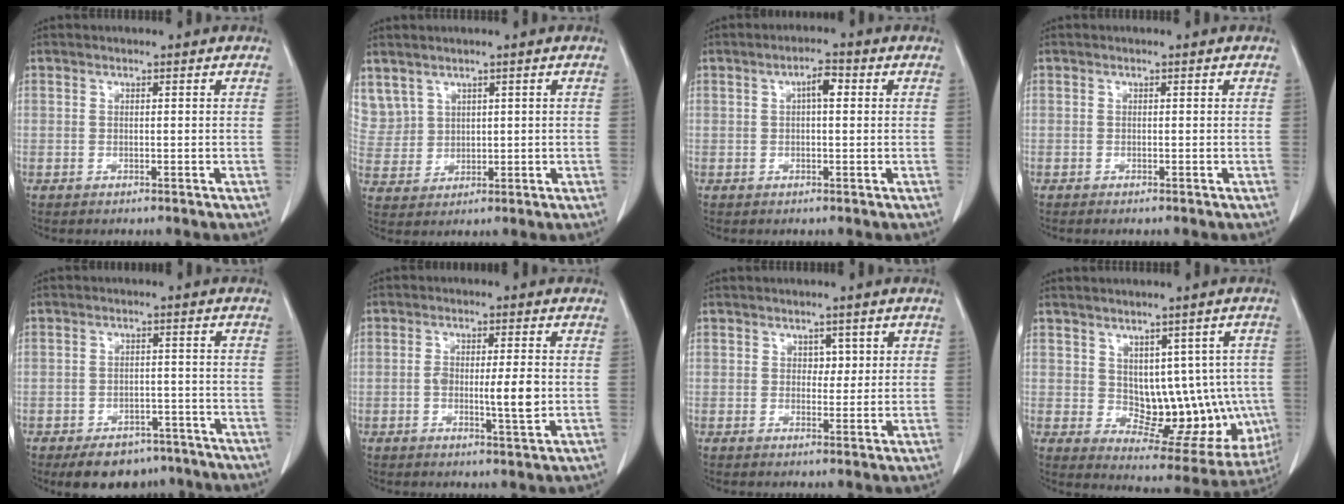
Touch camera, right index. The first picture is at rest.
{"total": 6.9, "force": [4.2, 5.4, 1.1], "torque": [-0.037, 0.018, 0.105]}
{"total": 2.9, "force": [0.6, 0.8, 2.7], "torque": [-0.045, 0.008, 0.008]}
{"total": 0.6, "force": [-0.5, 0.0, 0.3], "torque": [-0.007, -0.002, -0.009]}
{"total": 9.0, "force": [-6.9, 5.0, 3.0], "torque": [-0.029, 0.009, -0.095]}
{"total": 5.7, "force": [-0.7, 0.9, 5.6], "torque": [-0.098, -0.004, -0.011]}
{"total": 2.3, "force": [0.8, 1.6, 1.3], "torque": [-0.010, 0.000, 0.010]}
{"total": 13.3, "force": [-0.1, 7.6, 10.9], "torque": [-0.112, 0.011, 0.027]}